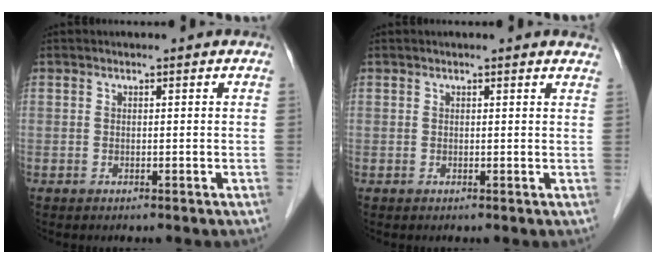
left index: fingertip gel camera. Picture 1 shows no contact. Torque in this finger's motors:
{"motor_torque": [1.07, -1.07, 0.25, 0.03]}